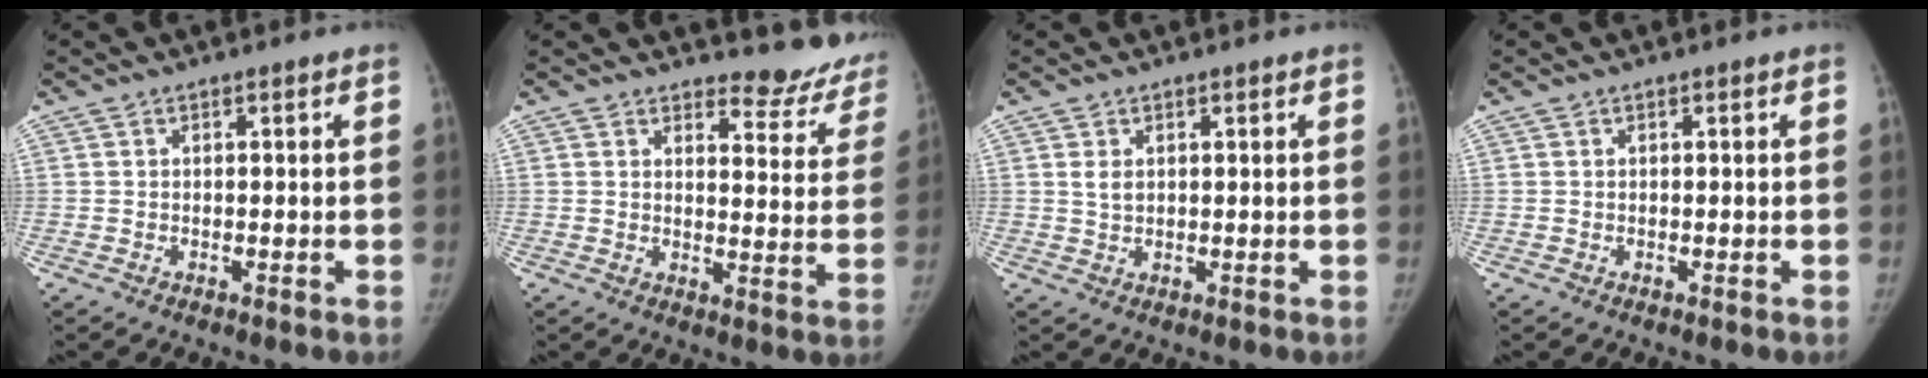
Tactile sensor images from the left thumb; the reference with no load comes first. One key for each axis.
{"total": 10.9, "fx": 10.2, "fy": 3.7, "fz": 1.3, "tx": 0.026, "ty": -0.097, "tz": 0.100}
{"total": 2.2, "fx": 1.0, "fy": 1.3, "fz": 1.4, "tx": -0.021, "ty": -0.007, "tz": 0.023}
{"total": 0.0}